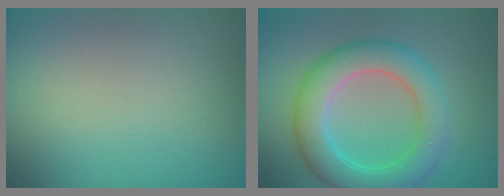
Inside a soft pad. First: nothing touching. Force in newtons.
{"total": 6.2, "press": 6.2, "slide": 0.3}